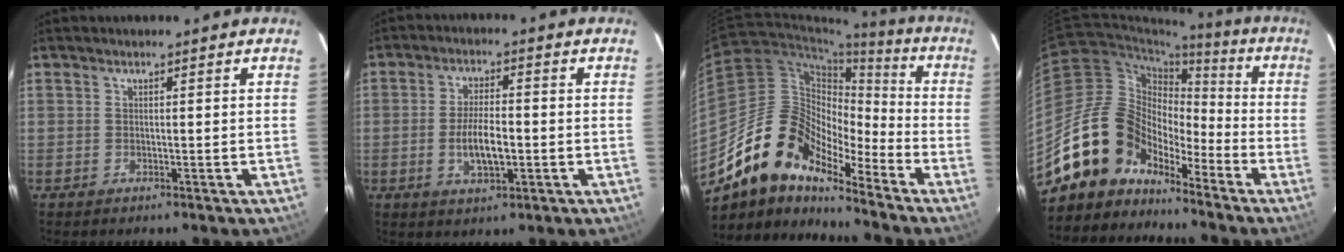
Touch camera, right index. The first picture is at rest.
{"total": 7.1, "force": [-1.6, 2.5, 6.4], "torque": [-0.128, -0.001, -0.026]}
{"total": 16.0, "force": [-12.5, 6.9, 7.2], "torque": [-0.130, 0.010, -0.242]}
{"total": 14.6, "force": [-10.9, 9.0, 3.6], "torque": [-0.080, 0.038, -0.202]}